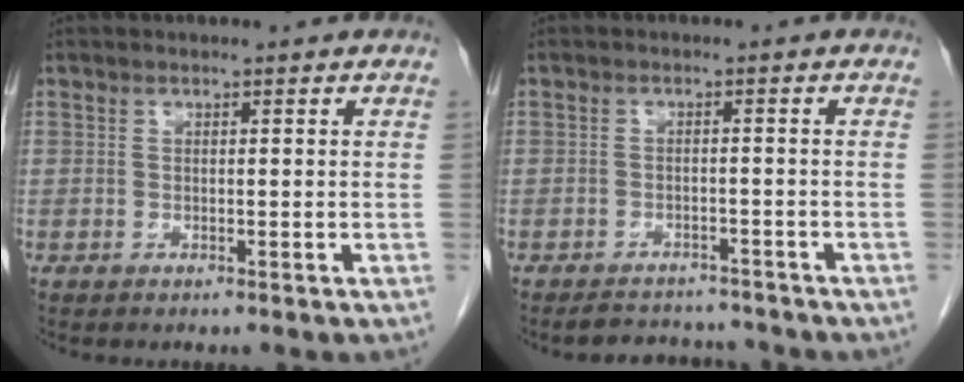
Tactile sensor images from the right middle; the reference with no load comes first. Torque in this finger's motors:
{"motor_torque": [-0.13, -0.18, -0.08, 0.00]}